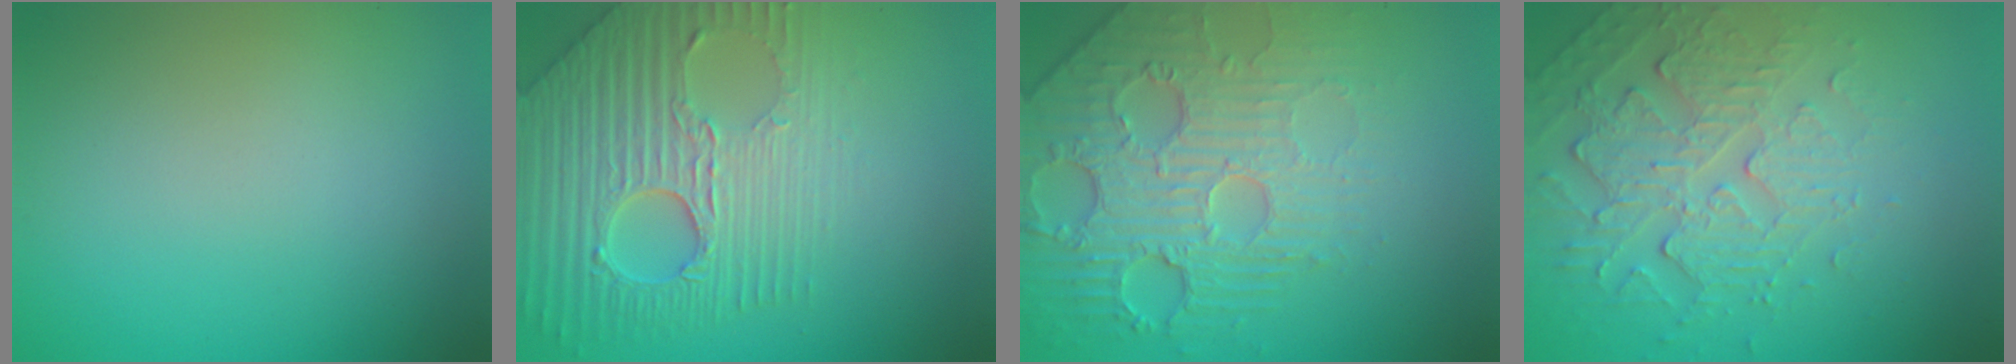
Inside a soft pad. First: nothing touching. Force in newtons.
{"total": 6.3, "press": 5.3, "slide": 3.4}
{"total": 4.9, "press": 4.5, "slide": 1.8}
{"total": 5.0, "press": 3.6, "slide": 3.5}